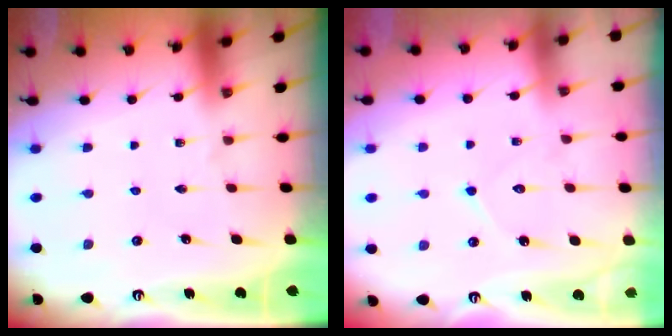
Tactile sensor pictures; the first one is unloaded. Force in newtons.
{"total": 6.8, "press": 6.8, "slide": 0.6}